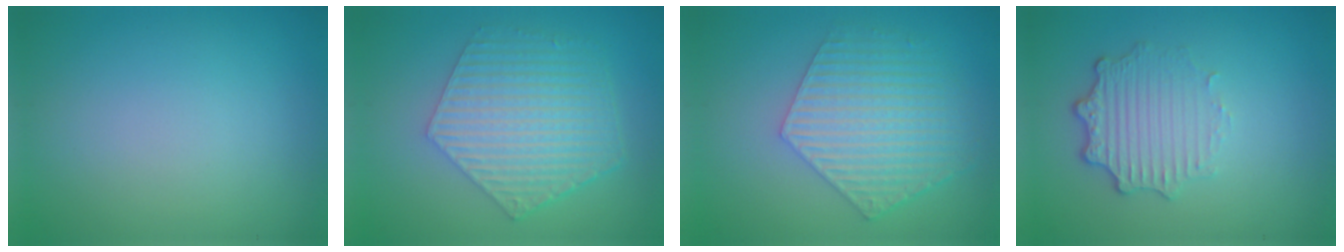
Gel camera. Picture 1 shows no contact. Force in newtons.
{"total": 6.0, "press": 4.3, "slide": 4.2}
{"total": 5.8, "press": 4.3, "slide": 3.8}
{"total": 3.6, "press": 2.8, "slide": 2.2}